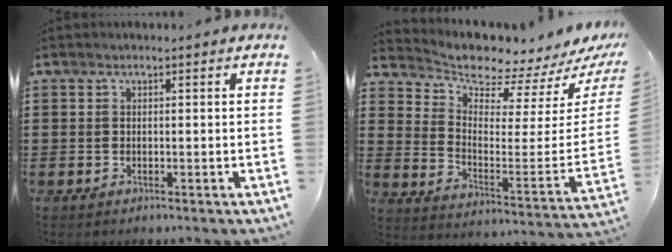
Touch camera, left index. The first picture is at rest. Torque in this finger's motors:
{"motor_torque": [-0.02, -2.12, 0.18, 0.00]}